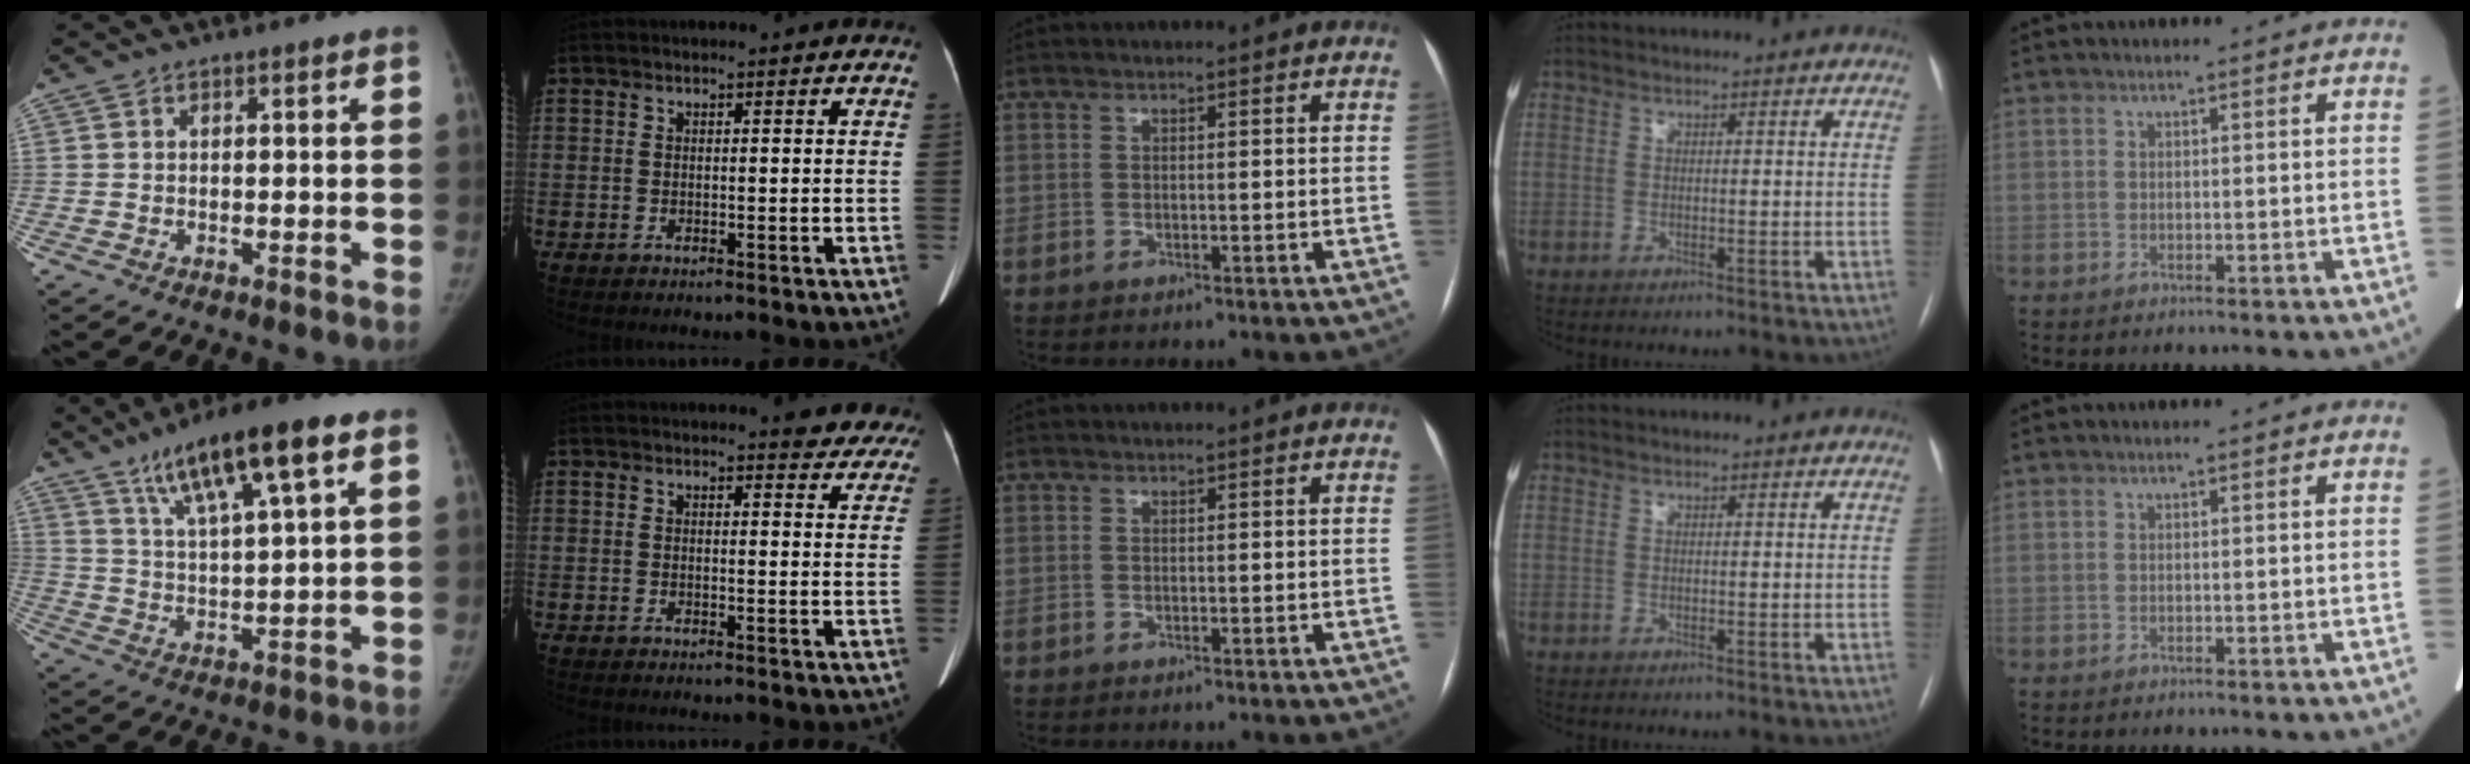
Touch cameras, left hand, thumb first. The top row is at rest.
{"thumb": {"total": 15.5, "force": [8.6, 2.9, 12.6], "torque": [-0.210, -0.020, 0.151]}, "index": {"total": 6.9, "force": [6.5, 1.8, 1.7], "torque": [0.003, -0.017, 0.046]}}